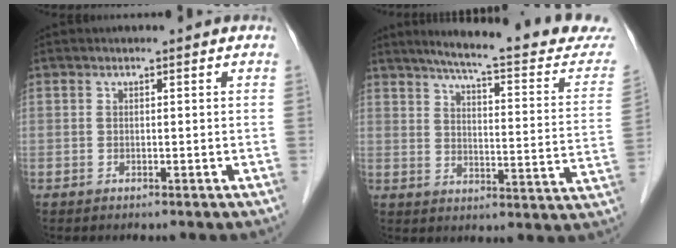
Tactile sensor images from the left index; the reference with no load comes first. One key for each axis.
{"total": 21.6, "fx": 19.4, "fy": 1.4, "fz": 9.6, "tx": -0.124, "ty": -0.054, "tz": 0.234}